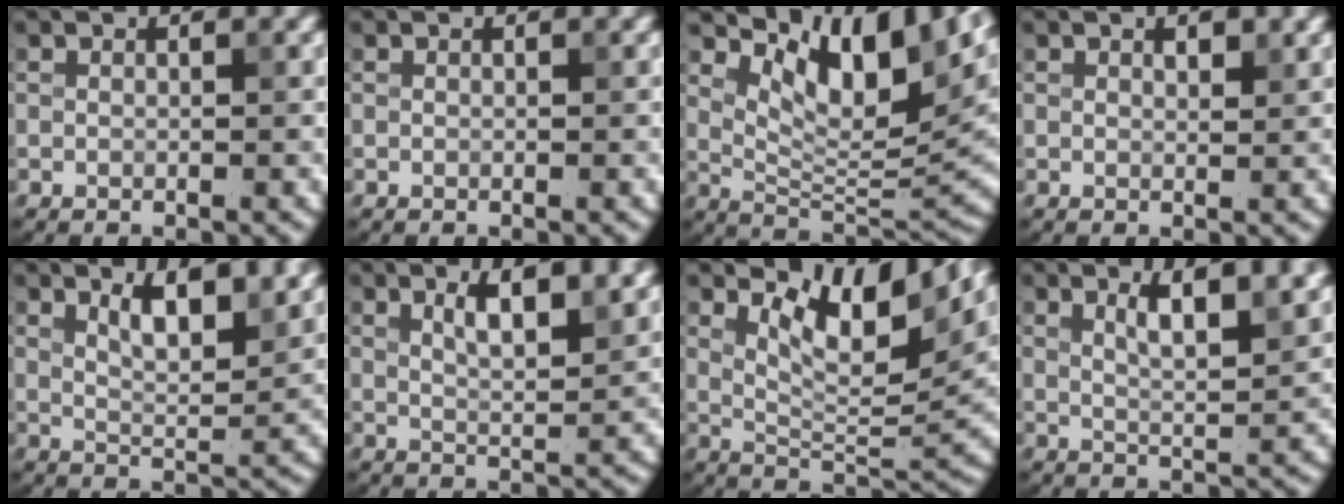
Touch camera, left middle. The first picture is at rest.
{"total": 0.0}
{"total": 11.1, "force": [6.1, 4.0, 8.3], "torque": [-0.126, -0.003, 0.114]}
{"total": 1.3, "force": [0.8, 0.5, 0.9], "torque": [-0.013, -0.001, 0.015]}
{"total": 5.2, "force": [3.1, 1.7, 3.9], "torque": [-0.057, 0.005, 0.045]}
{"total": 4.4, "force": [2.3, 1.3, 3.5], "torque": [-0.052, 0.003, 0.037]}
{"total": 7.6, "force": [3.8, 2.6, 6.0], "torque": [-0.097, -0.006, 0.067]}
{"total": 5.1, "force": [2.7, 1.4, 4.1], "torque": [-0.056, 0.006, 0.038]}